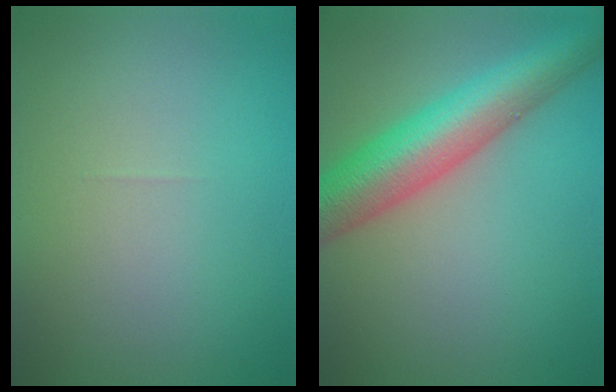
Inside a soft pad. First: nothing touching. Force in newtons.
{"total": 8.4, "press": 8.4, "slide": 0.3}